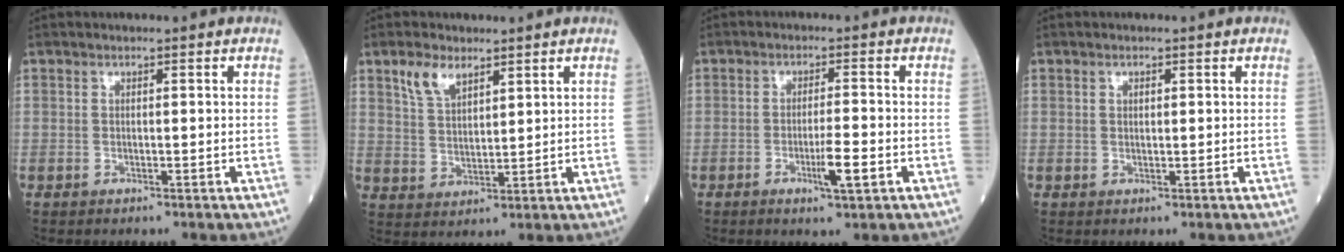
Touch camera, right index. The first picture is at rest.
{"total": 5.1, "force": [3.5, 2.3, 3.0], "torque": [-0.066, 0.004, 0.074]}
{"total": 4.5, "force": [-1.8, 0.2, 4.2], "torque": [-0.070, -0.005, -0.030]}
{"total": 0.9, "force": [0.3, 0.4, 0.7], "torque": [-0.011, 0.000, 0.004]}